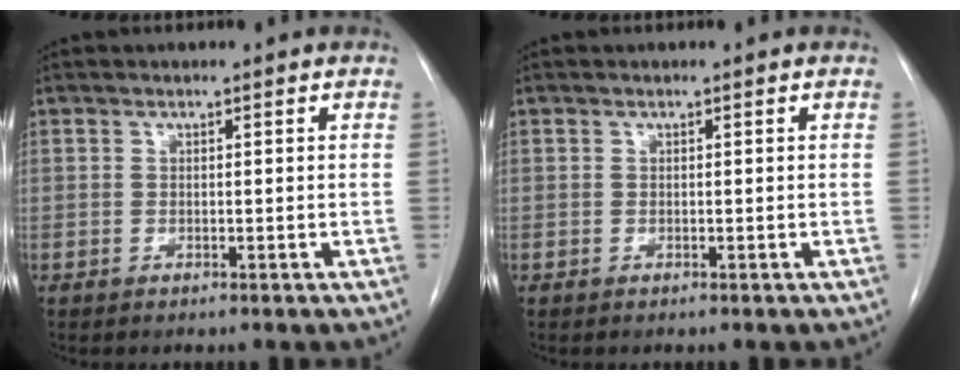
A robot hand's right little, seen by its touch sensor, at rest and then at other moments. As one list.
[{"total": 0.0}]